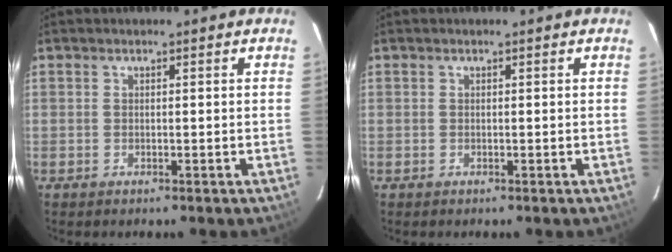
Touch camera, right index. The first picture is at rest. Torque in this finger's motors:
{"motor_torque": [0.00, 0.00, 0.00, 0.00]}